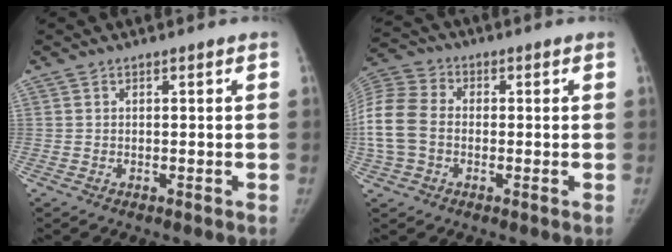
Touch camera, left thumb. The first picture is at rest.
{"total": 12.9, "force": [-1.2, 9.8, 8.3], "torque": [-0.187, 0.024, -0.028]}